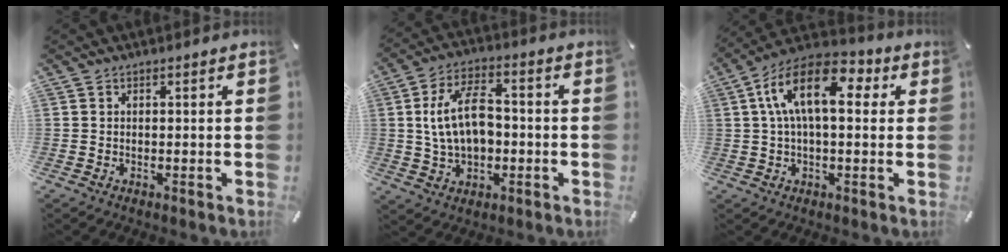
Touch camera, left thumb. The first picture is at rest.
{"total": 12.9, "force": [0.0, 8.4, 9.8], "torque": [-0.183, 0.015, 0.002]}
{"total": 15.0, "force": [4.1, 7.8, 12.2], "torque": [-0.225, 0.000, 0.069]}